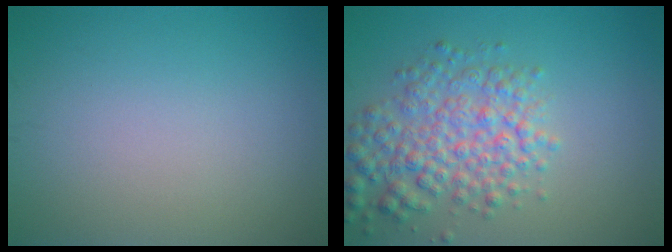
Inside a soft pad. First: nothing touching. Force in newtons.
{"total": 5.4, "press": 5.4, "slide": 0.2}